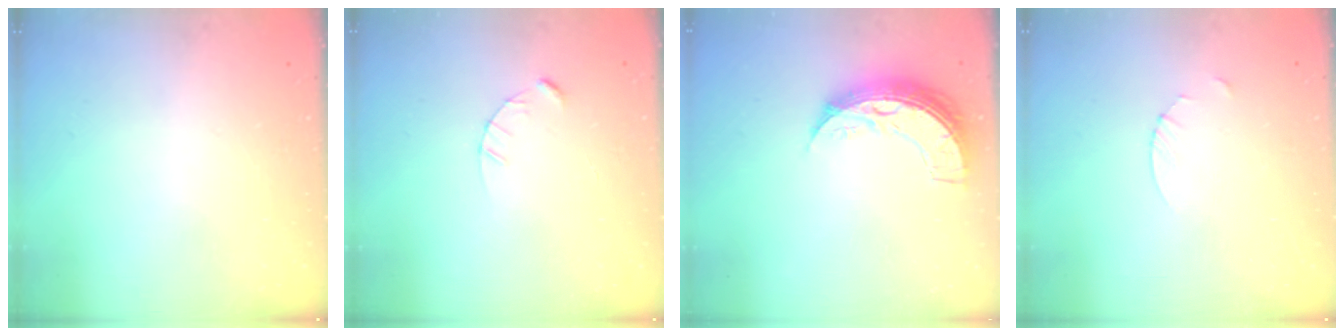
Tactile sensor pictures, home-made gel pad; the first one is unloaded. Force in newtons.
{"total": 2.4, "press": 2.4, "slide": 0.3}
{"total": 9.8, "press": 9.8, "slide": 0.8}
{"total": 2.7, "press": 2.7, "slide": 0.3}